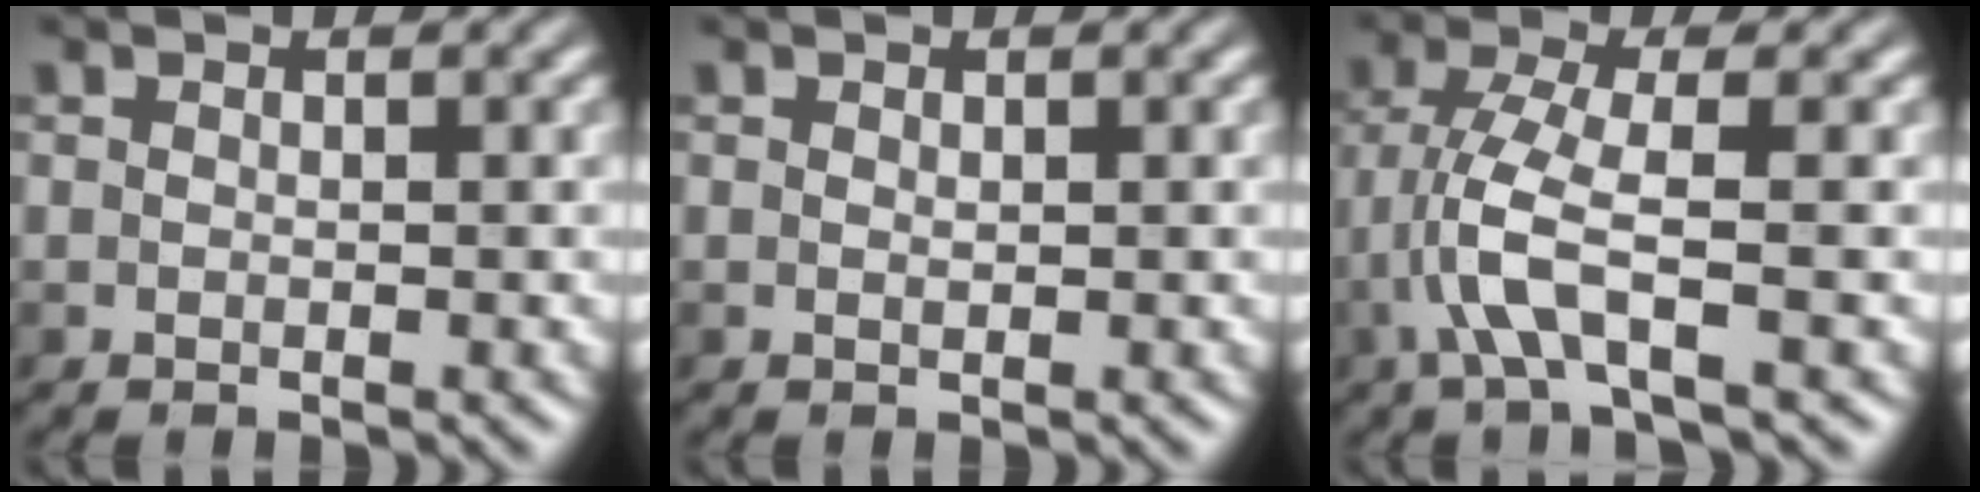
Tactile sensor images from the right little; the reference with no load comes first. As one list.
[{"total": 0.0}, {"total": 3.9, "force": [-1.6, 0.3, 3.5], "torque": [-0.082, 0.010, -0.035]}]